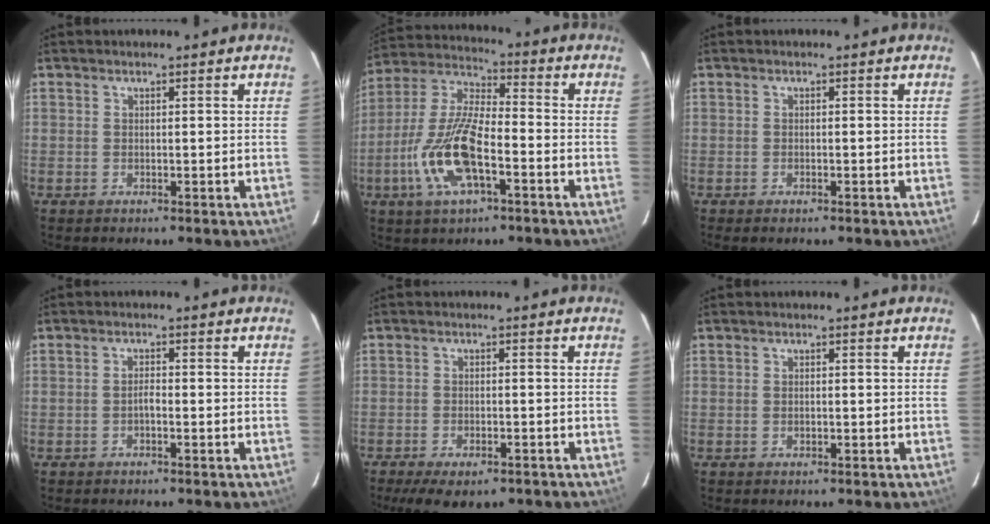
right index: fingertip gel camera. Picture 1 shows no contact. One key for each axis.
{"total": 15.1, "fx": -5.8, "fy": 5.3, "fz": 12.9, "tx": -0.274, "ty": -0.006, "tz": -0.115}
{"total": 1.1, "fx": -0.9, "fy": 0.3, "fz": 0.6, "tx": -0.013, "ty": -0.003, "tz": -0.016}
{"total": 1.2, "fx": -0.7, "fy": 0.4, "fz": 0.9, "tx": -0.016, "ty": 0.005, "tz": -0.016}
{"total": 8.7, "fx": -6.2, "fy": 3.6, "fz": 5.0, "tx": -0.116, "ty": -0.023, "tz": -0.093}
{"total": 0.7, "fx": -0.2, "fy": 0.5, "fz": 0.5, "tx": -0.009, "ty": 0.002, "tz": -0.003}